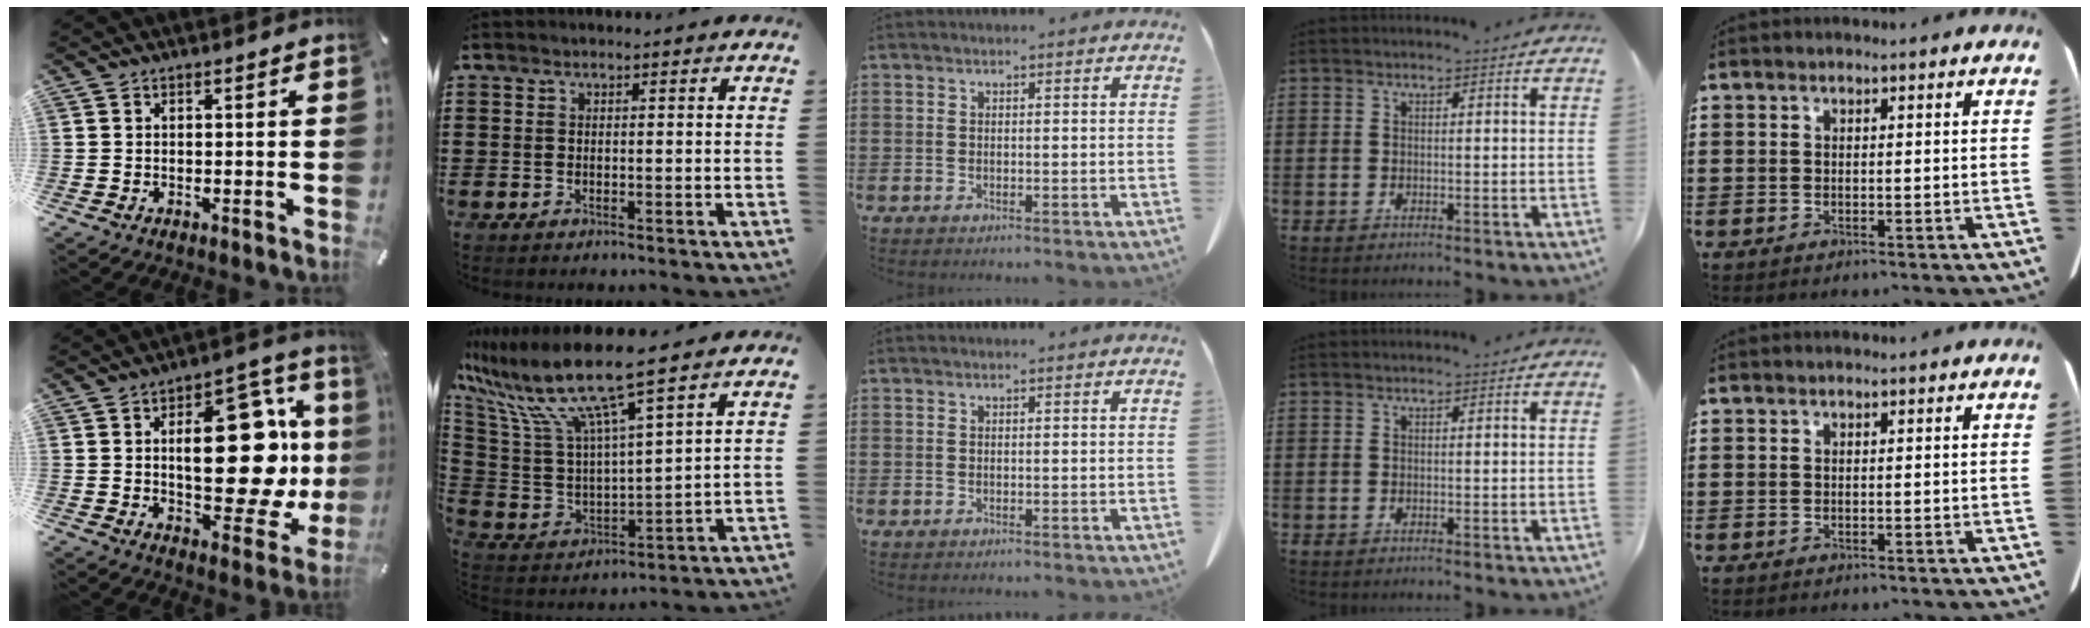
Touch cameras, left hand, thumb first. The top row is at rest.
{"thumb": {"total": 26.6, "force": [2.5, 13.4, 22.8], "torque": [-0.308, -0.018, 0.044]}, "index": {"total": 11.7, "force": [8.7, 0.7, 7.7], "torque": [-0.191, -0.061, 0.143]}}